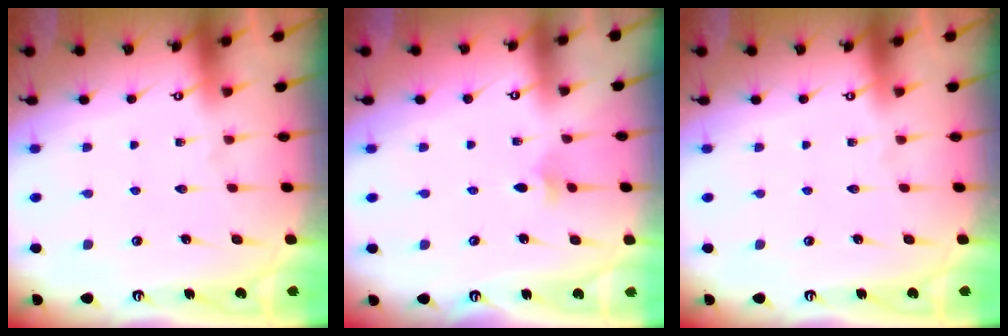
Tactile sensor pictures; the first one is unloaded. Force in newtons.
{"total": 3.0, "press": 2.9, "slide": 0.8}
{"total": 0.0}